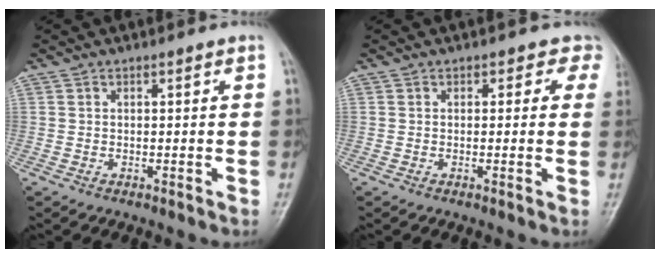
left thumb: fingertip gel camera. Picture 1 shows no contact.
{"total": 2.8, "force": [1.4, 2.1, 1.0], "torque": [0.024, -0.004, -0.004]}